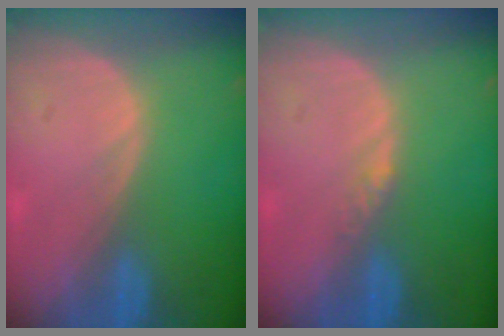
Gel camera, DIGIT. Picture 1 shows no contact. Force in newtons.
{"total": 1.4, "press": 1.1, "slide": 0.8}